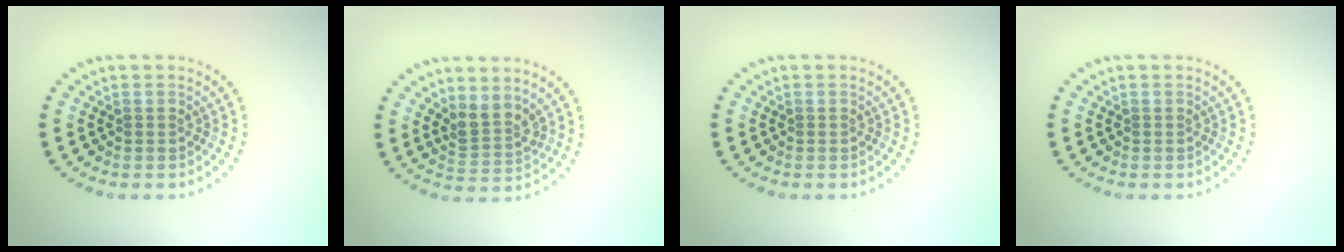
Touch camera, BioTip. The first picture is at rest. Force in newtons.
{"total": 2.6, "press": 1.9, "slide": 1.7}
{"total": 0.0}
{"total": 0.0}